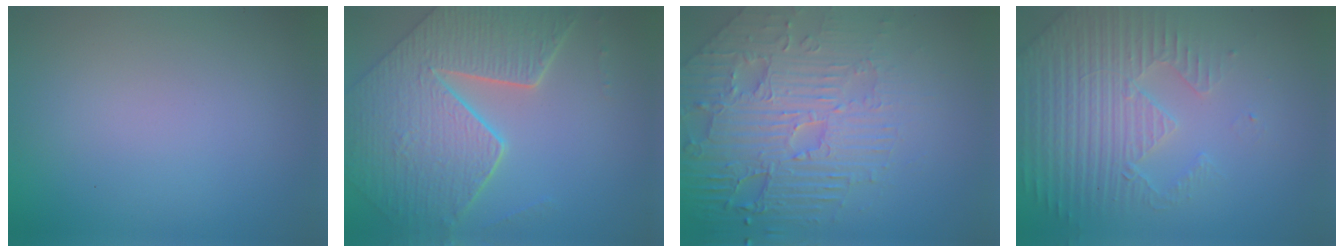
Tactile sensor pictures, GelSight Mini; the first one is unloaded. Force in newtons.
{"total": 9.1, "press": 6.5, "slide": 6.3}
{"total": 8.6, "press": 6.2, "slide": 6.0}
{"total": 4.8, "press": 4.3, "slide": 2.1}